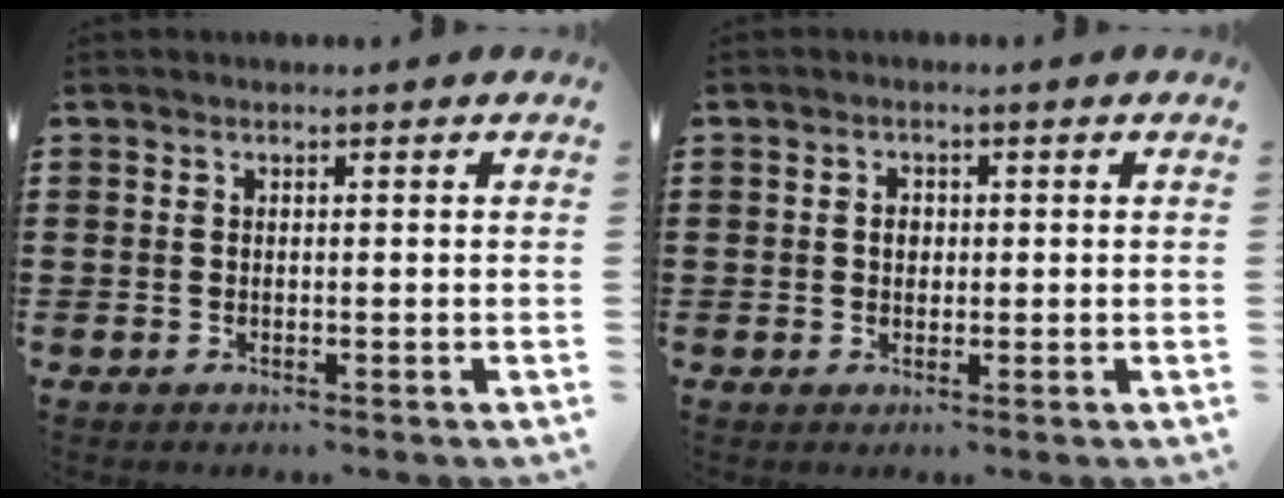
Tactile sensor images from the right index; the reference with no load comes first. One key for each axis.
{"total": 1.7, "fx": 0.1, "fy": 1.3, "fz": 1.1, "tx": -0.022, "ty": 0.007, "tz": 0.000}